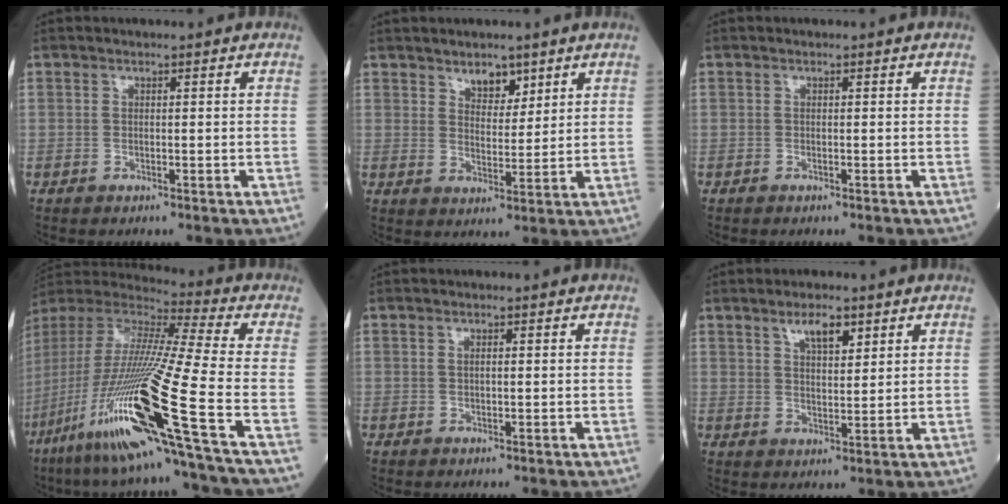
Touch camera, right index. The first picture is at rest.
{"total": 4.2, "force": [3.0, 2.1, 2.1], "torque": [-0.028, -0.003, 0.052]}
{"total": 0.0}
{"total": 26.7, "force": [-11.7, -1.0, 24.0], "torque": [-0.486, -0.060, -0.223]}
{"total": 0.7, "force": [0.2, 0.2, 0.7], "torque": [-0.014, 0.000, 0.003]}
{"total": 4.5, "force": [2.8, 1.4, 3.2], "torque": [-0.059, 0.001, 0.049]}